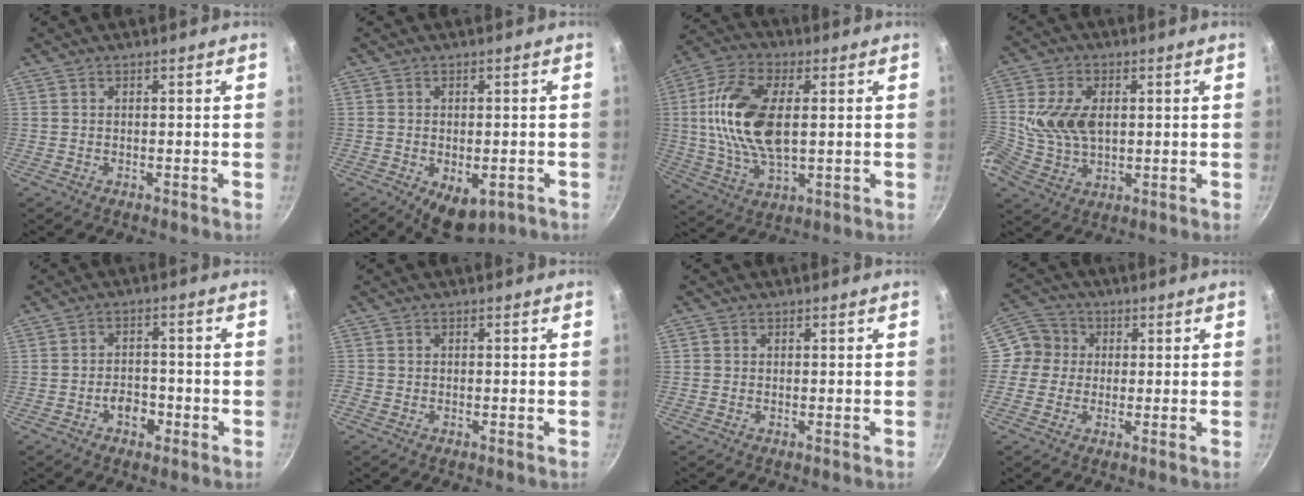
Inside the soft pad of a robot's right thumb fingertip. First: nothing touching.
{"total": 7.2, "force": [-2.6, 4.2, 5.3], "torque": [-0.053, 0.003, -0.023]}
{"total": 16.8, "force": [2.0, 8.7, 14.3], "torque": [-0.273, 0.004, 0.032]}
{"total": 10.4, "force": [1.1, 6.9, 7.7], "torque": [-0.136, 0.002, 0.017]}
{"total": 4.7, "force": [-2.1, 3.1, 2.8], "torque": [-0.024, 0.018, -0.035]}
{"total": 0.6, "force": [-0.3, 0.5, 0.0], "torque": [-0.003, 0.001, -0.008]}
{"total": 0.7, "force": [0.0, 0.7, 0.1], "torque": [0.000, 0.001, -0.002]}
{"total": 6.6, "force": [0.6, 6.3, 1.6], "torque": [0.011, 0.016, -0.008]}